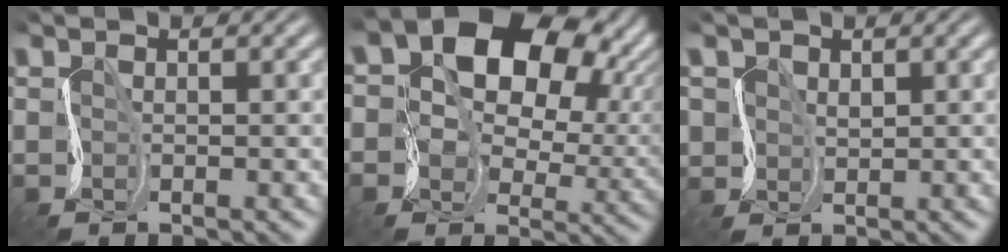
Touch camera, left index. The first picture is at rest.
{"total": 14.2, "force": [4.6, 10.5, 8.4], "torque": [-0.112, 0.036, 0.070]}
{"total": 1.2, "force": [0.2, 1.2, 0.0], "torque": [-0.017, -0.001, 0.011]}